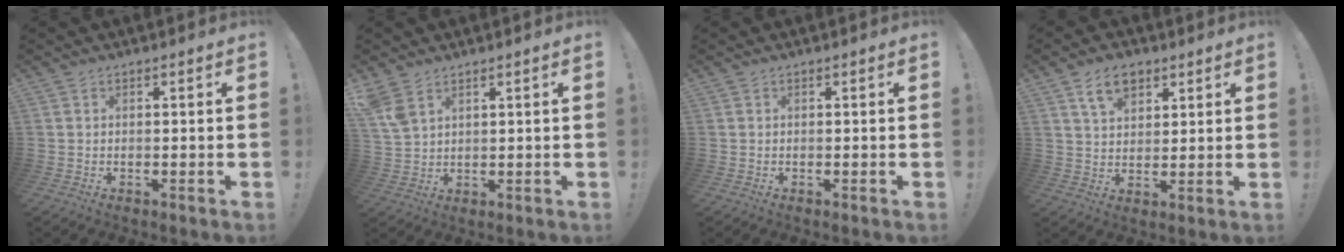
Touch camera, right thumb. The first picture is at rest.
{"total": 5.8, "force": [3.5, 3.3, 3.3], "torque": [-0.057, -0.012, 0.070]}
{"total": 0.0}
{"total": 8.6, "force": [4.9, 5.4, 4.5], "torque": [-0.079, -0.006, 0.093]}